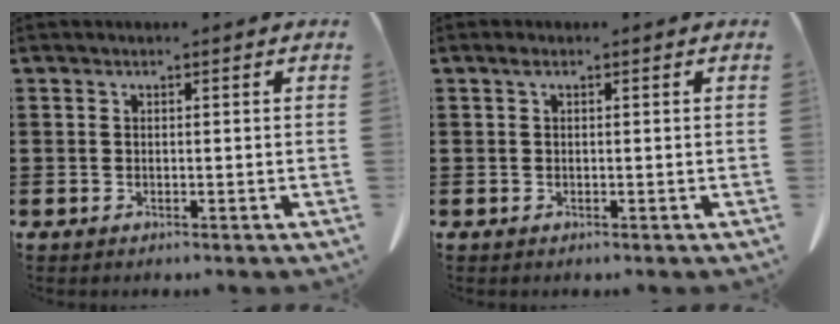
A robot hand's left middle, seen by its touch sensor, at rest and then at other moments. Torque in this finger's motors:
{"motor_torque": [0.42, 0.05, 0.01, 0.04]}